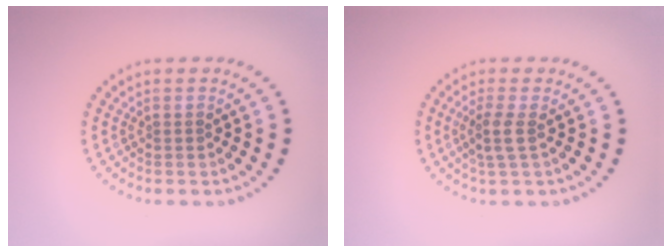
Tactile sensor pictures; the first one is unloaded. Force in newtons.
{"total": 2.0, "press": 1.6, "slide": 1.1}